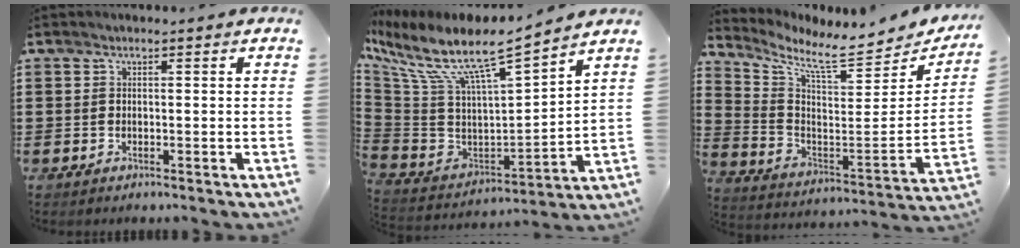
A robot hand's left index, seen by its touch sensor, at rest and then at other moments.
{"total": 10.6, "force": [7.0, 2.0, 7.7], "torque": [-0.178, -0.056, 0.112]}
{"total": 8.2, "force": [7.1, 0.8, 3.9], "torque": [-0.097, -0.076, 0.113]}